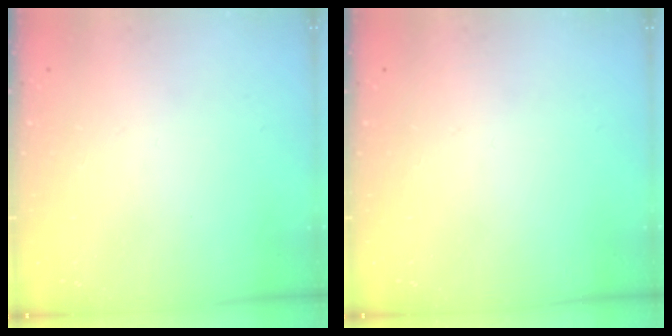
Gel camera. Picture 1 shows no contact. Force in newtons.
{"total": 0.0}